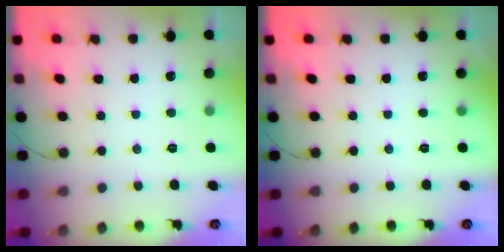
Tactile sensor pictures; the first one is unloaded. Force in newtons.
{"total": 0.0}